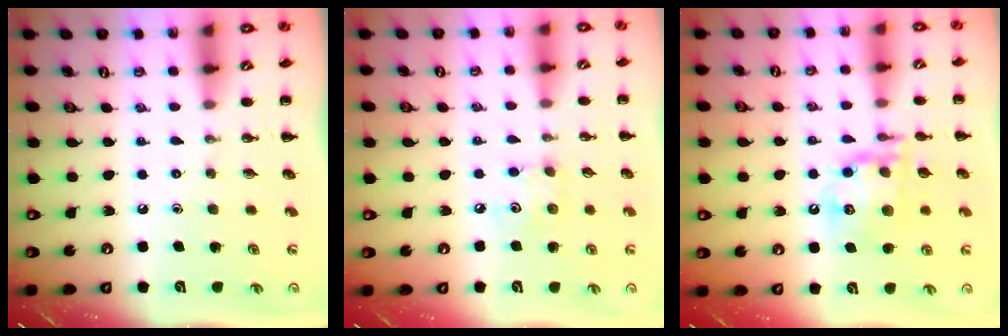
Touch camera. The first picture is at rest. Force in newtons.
{"total": 4.6, "press": 4.6, "slide": 0.8}
{"total": 16.3, "press": 16.1, "slide": 2.5}